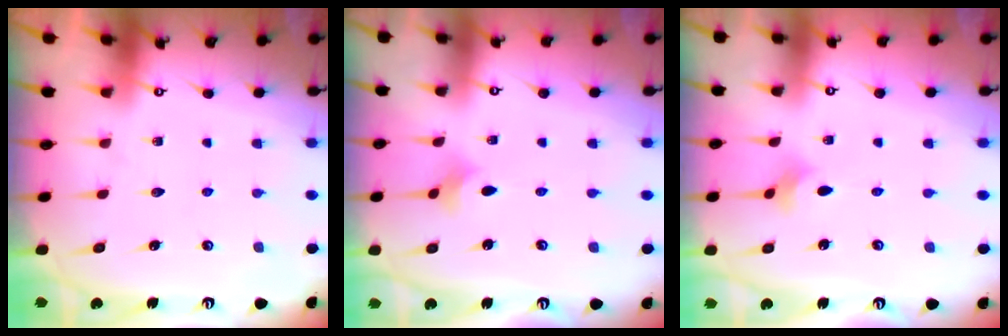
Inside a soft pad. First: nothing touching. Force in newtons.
{"total": 1.9, "press": 1.8, "slide": 0.5}
{"total": 2.1, "press": 2.0, "slide": 0.5}